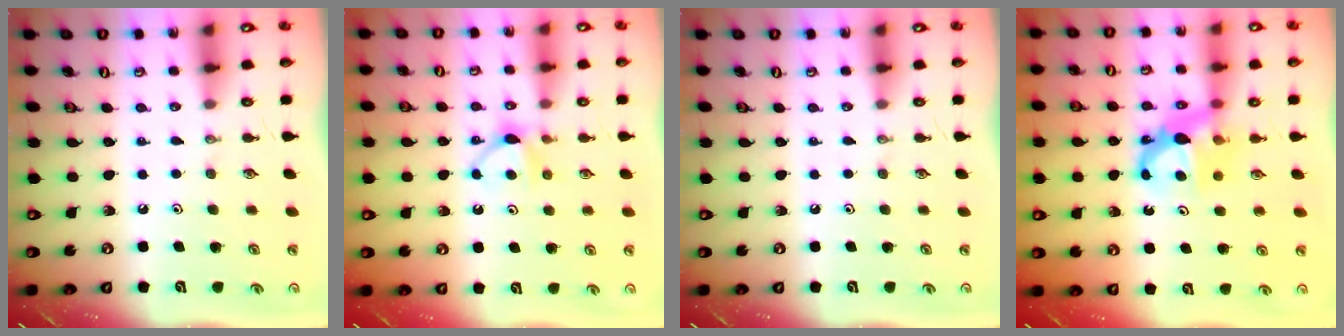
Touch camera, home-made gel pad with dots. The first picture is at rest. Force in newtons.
{"total": 5.5, "press": 5.5, "slide": 0.7}
{"total": 0.0}
{"total": 7.1, "press": 7.1, "slide": 0.3}